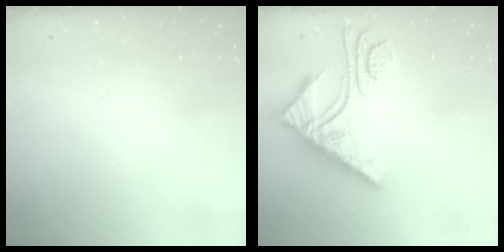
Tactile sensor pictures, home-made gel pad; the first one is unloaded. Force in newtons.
{"total": 11.6, "press": 11.6, "slide": 1.1}